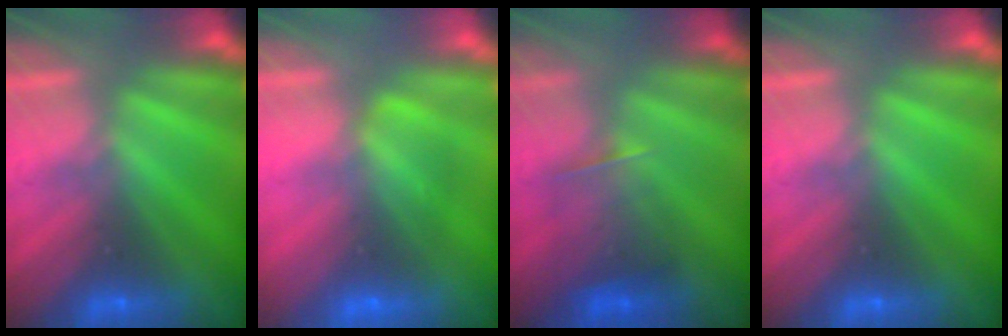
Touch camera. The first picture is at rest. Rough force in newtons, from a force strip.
{"total": 2.7}
{"total": 2.3}
{"total": 0.0}